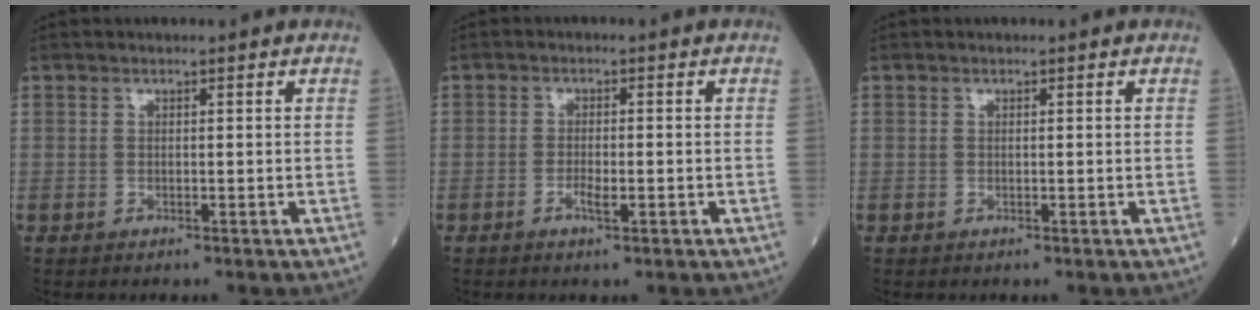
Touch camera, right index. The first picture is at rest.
{"total": 2.3, "force": [-1.0, 0.6, 2.0], "torque": [-0.038, 0.001, -0.016]}
{"total": 0.0}